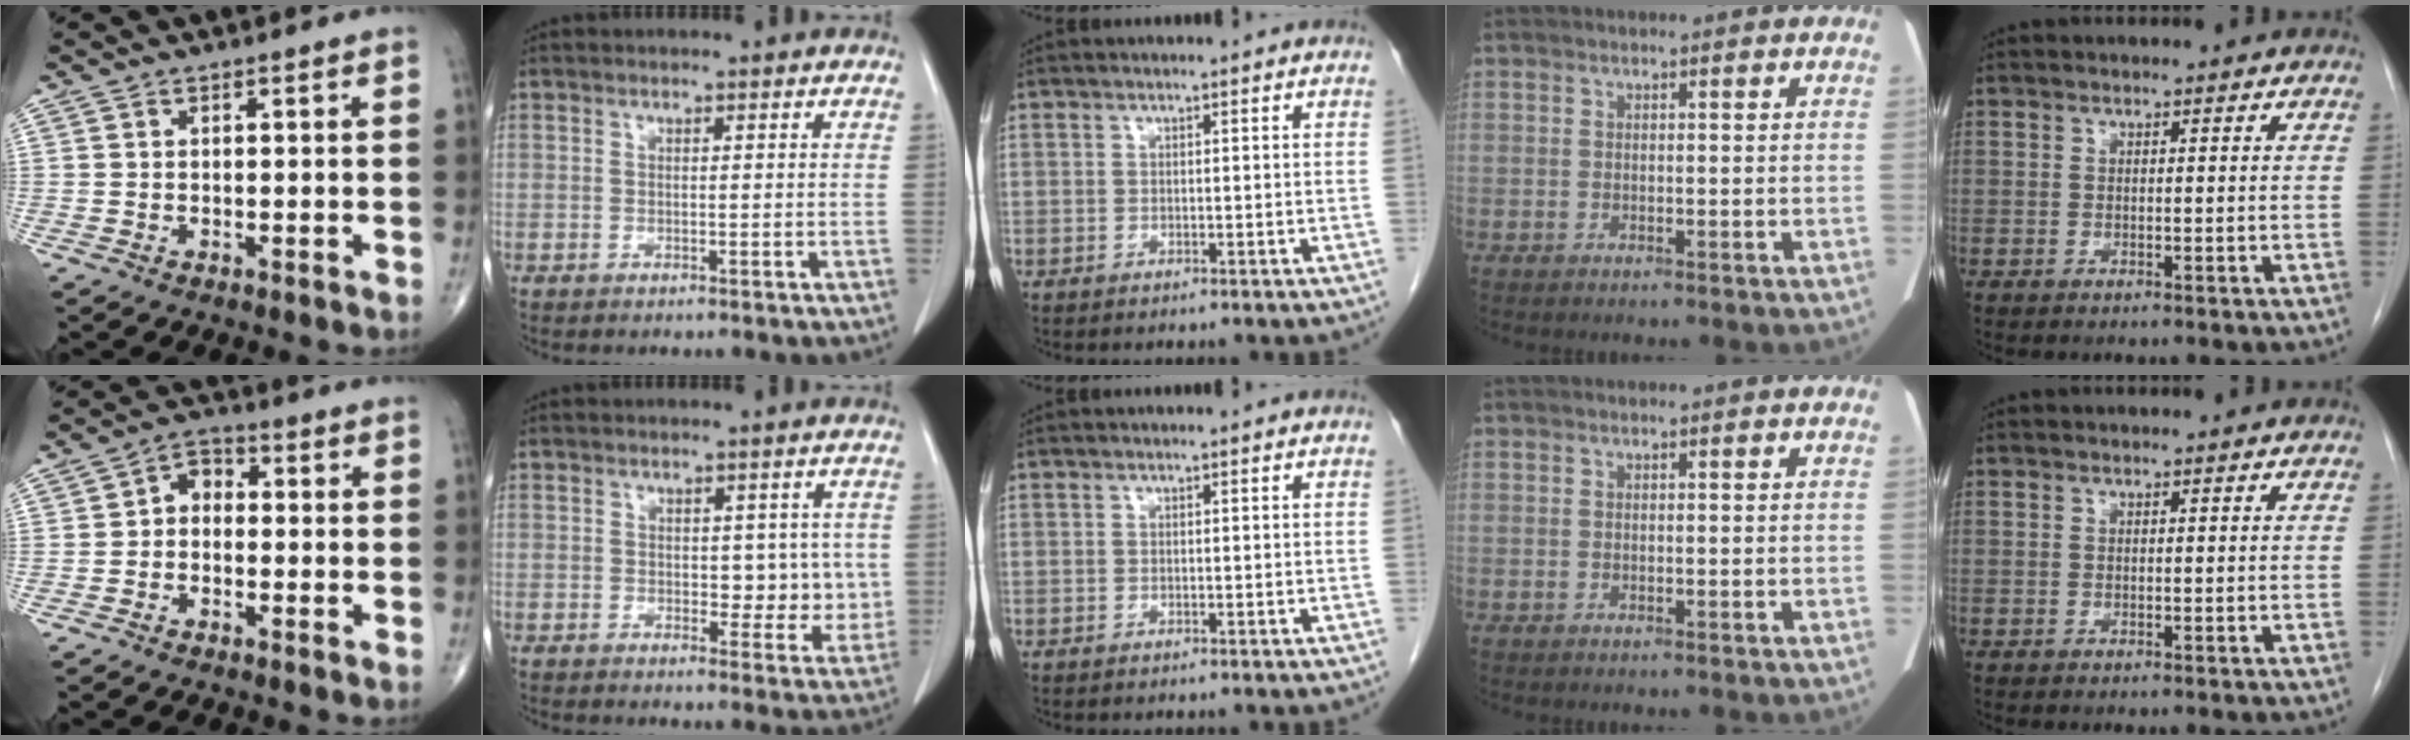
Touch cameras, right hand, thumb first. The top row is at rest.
{"thumb": {"total": 4.4, "force": [-0.4, 3.4, 2.8], "torque": [-0.024, 0.020, -0.024]}, "index": {"total": 5.2, "force": [0.3, 3.4, 3.9], "torque": [-0.027, 0.005, 0.010]}}